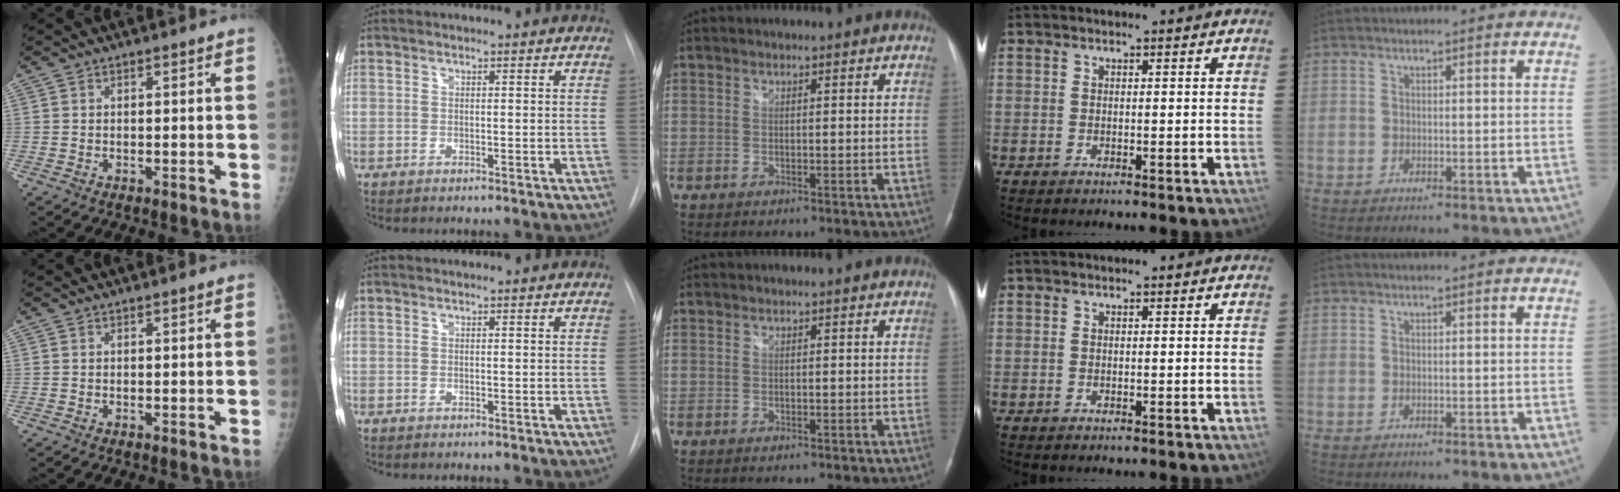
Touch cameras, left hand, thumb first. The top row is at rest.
{}